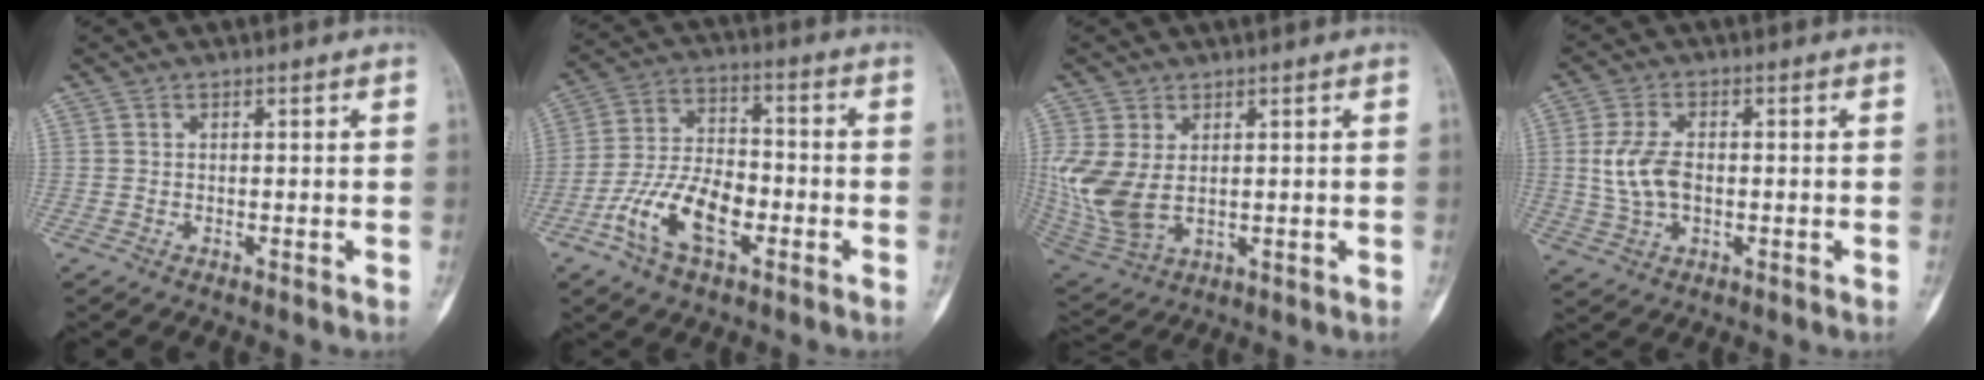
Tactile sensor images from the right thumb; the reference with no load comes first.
{"total": 12.8, "force": [-5.1, 6.8, 9.6], "torque": [-0.176, 0.034, -0.095]}
{"total": 11.8, "force": [1.2, 7.5, 9.0], "torque": [-0.208, -0.008, 0.043]}
{"total": 7.3, "force": [-0.2, 4.3, 5.9], "torque": [-0.122, 0.004, -0.003]}